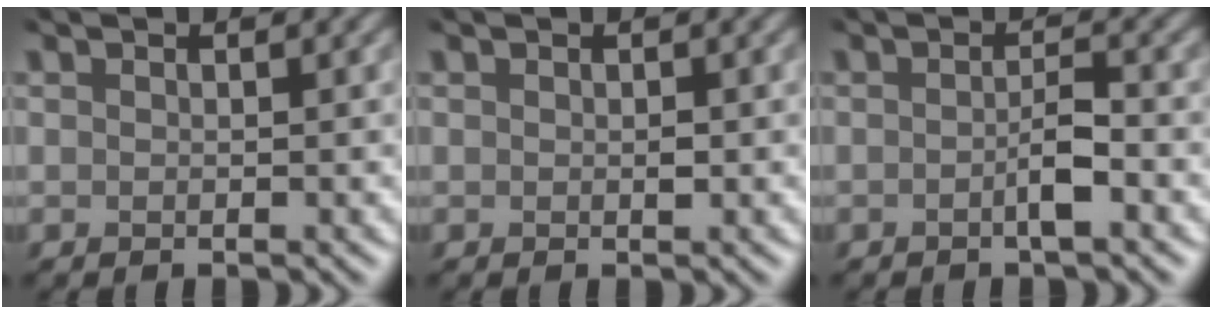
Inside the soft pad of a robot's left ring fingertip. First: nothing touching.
{"total": 0.0}
{"total": 2.2, "force": [-1.4, 0.2, 1.6], "torque": [-0.034, -0.004, -0.023]}